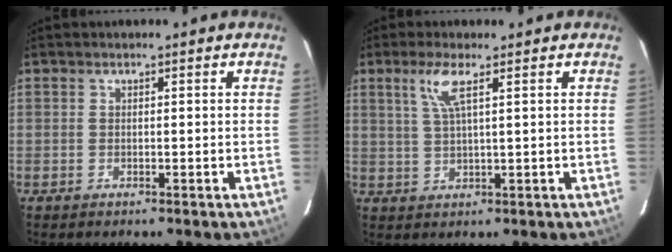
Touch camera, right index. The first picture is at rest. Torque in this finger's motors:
{"motor_torque": [0.15, 0.01, 0.22, 0.08]}